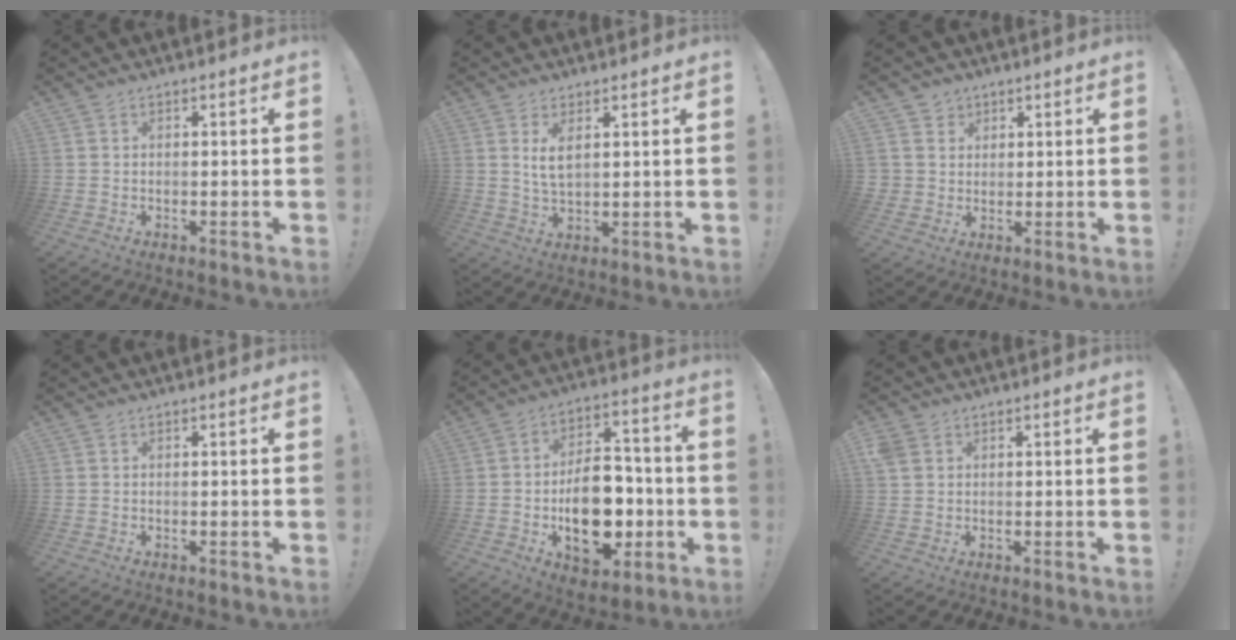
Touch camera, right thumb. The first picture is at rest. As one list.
[{"total": 4.5, "force": [1.8, 1.7, 3.8], "torque": [-0.063, -0.008, 0.030]}, {"total": 4.9, "force": [2.2, 4.4, -0.1], "torque": [-0.003, -0.015, 0.043]}, {"total": 0.0}, {"total": 19.2, "force": [-4.7, 12.3, 14.0], "torque": [-0.211, 0.027, -0.066]}, {"total": 3.4, "force": [1.5, 2.6, 1.6], "torque": [-0.039, 0.006, 0.034]}]